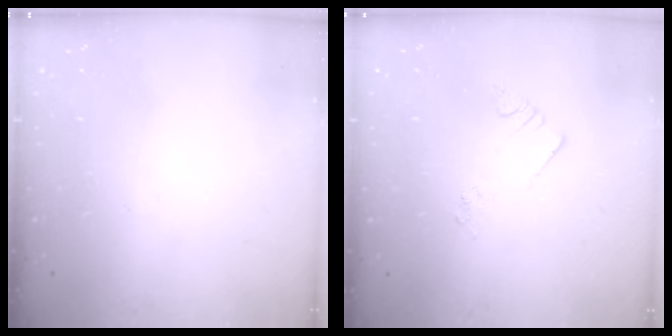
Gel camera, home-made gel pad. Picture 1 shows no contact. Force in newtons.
{"total": 2.2, "press": 2.2, "slide": 0.1}